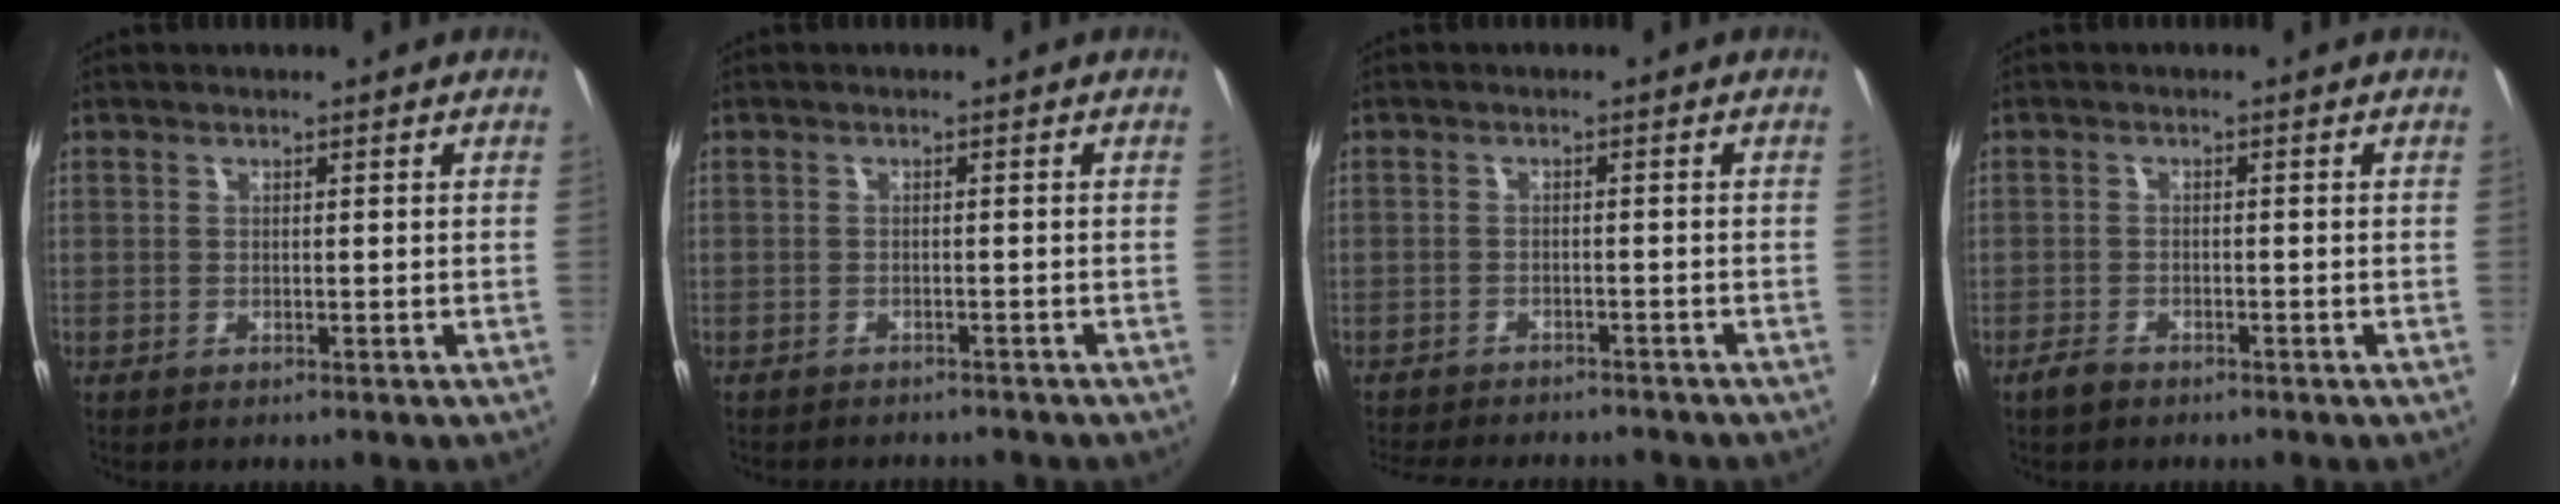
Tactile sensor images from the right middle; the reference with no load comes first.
{"total": 4.4, "force": [-4.0, 1.1, 1.3], "torque": [-0.035, -0.013, -0.057]}
{"total": 10.4, "force": [-9.4, 2.5, 3.8], "torque": [-0.091, -0.018, -0.137]}
{"total": 2.4, "force": [-2.0, 1.0, 1.0], "torque": [-0.029, -0.001, -0.038]}